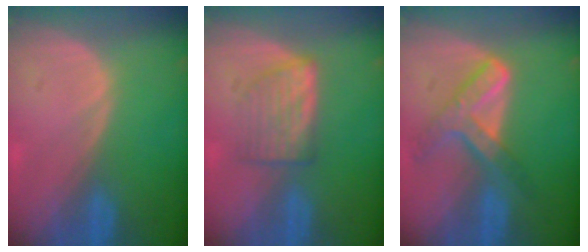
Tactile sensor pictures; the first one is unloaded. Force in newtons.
{"total": 5.1, "press": 5.1, "slide": 0.6}
{"total": 7.3, "press": 6.2, "slide": 3.9}